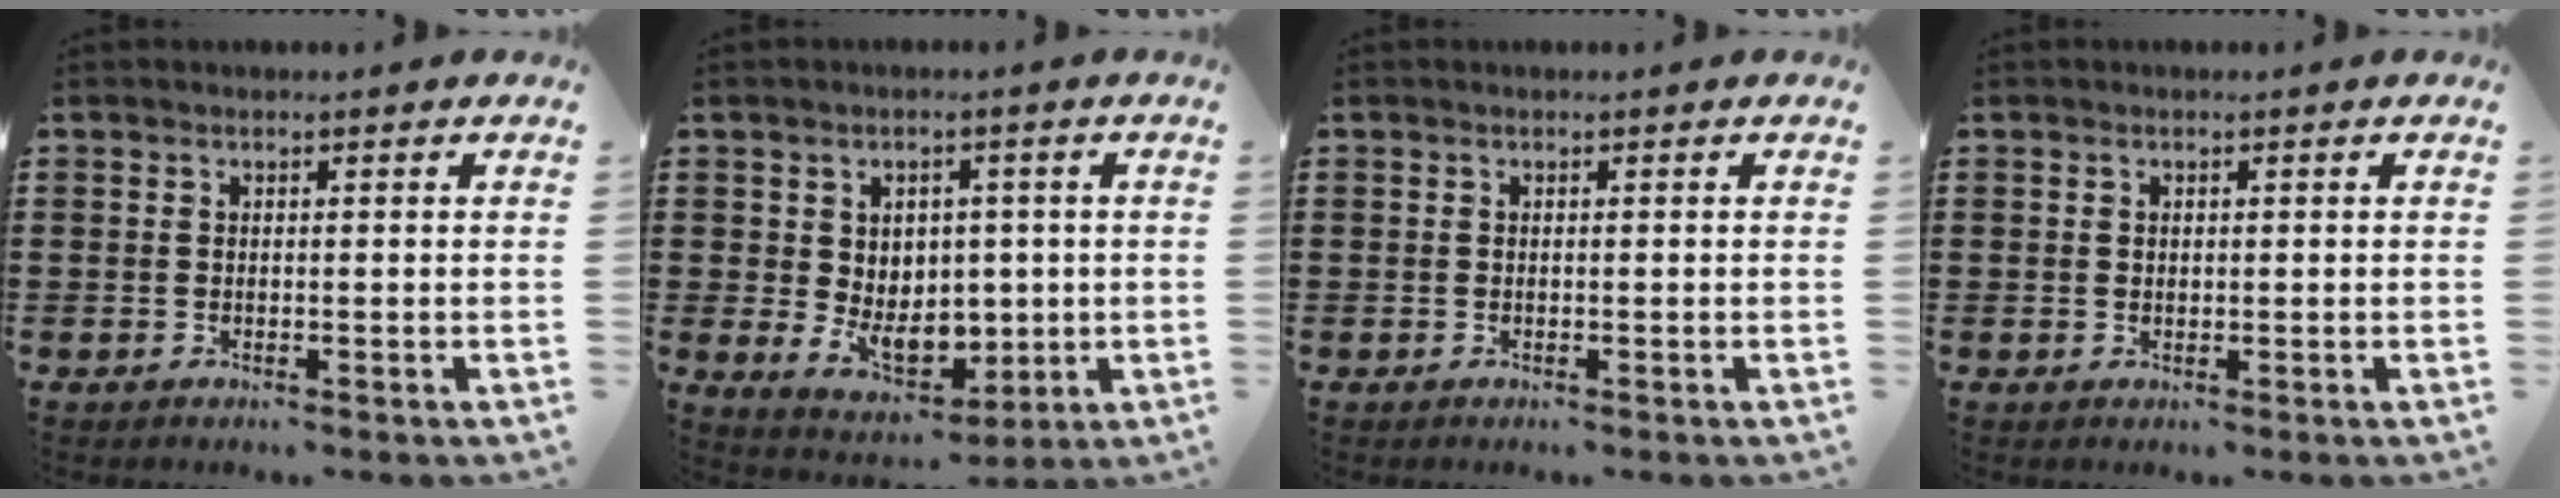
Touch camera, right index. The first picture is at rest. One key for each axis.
{"total": 6.5, "fx": 0.1, "fy": 5.4, "fz": 3.6, "tx": -0.054, "ty": 0.009, "tz": 0.004}
{"total": 0.0}
{"total": 0.6, "fx": 0.3, "fy": 0.5, "fz": 0.2, "tx": -0.006, "ty": 0.002, "tz": 0.007}